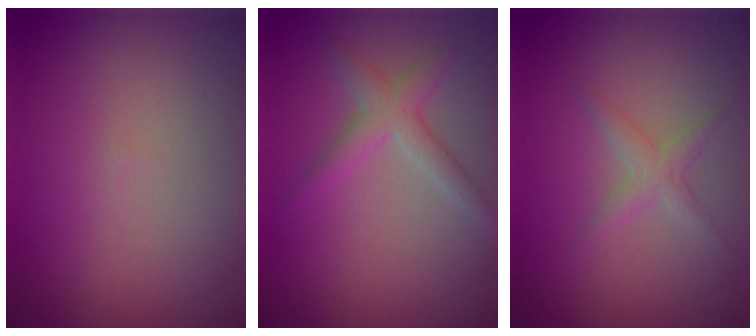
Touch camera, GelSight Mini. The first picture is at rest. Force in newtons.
{"total": 2.4, "press": 2.4, "slide": 0.0}
{"total": 1.6, "press": 1.6, "slide": 0.1}